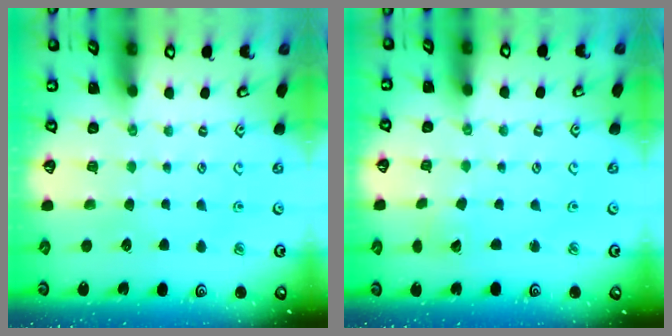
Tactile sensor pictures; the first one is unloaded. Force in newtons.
{"total": 2.4, "press": 2.4, "slide": 0.2}